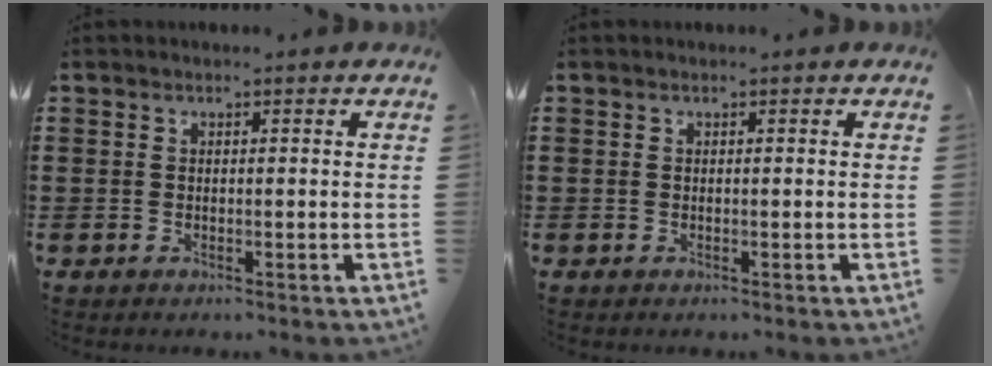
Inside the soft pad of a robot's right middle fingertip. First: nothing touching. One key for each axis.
{"total": 0.0}